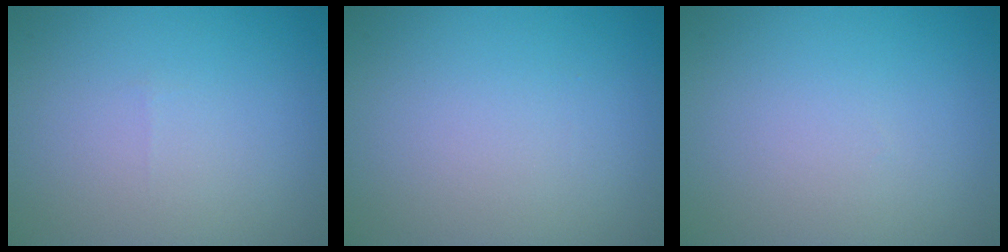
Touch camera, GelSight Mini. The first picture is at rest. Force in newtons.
{"total": 0.0}
{"total": 0.0}